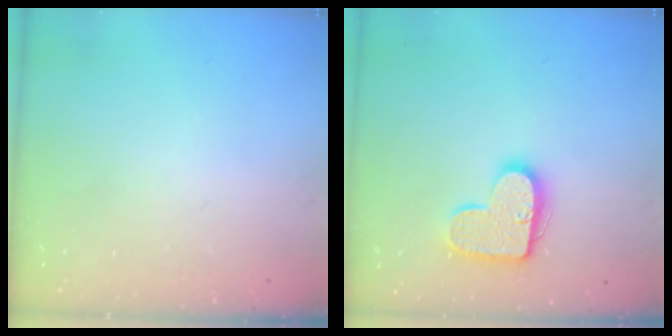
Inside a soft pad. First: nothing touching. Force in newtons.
{"total": 13.8, "press": 13.8, "slide": 0.7}